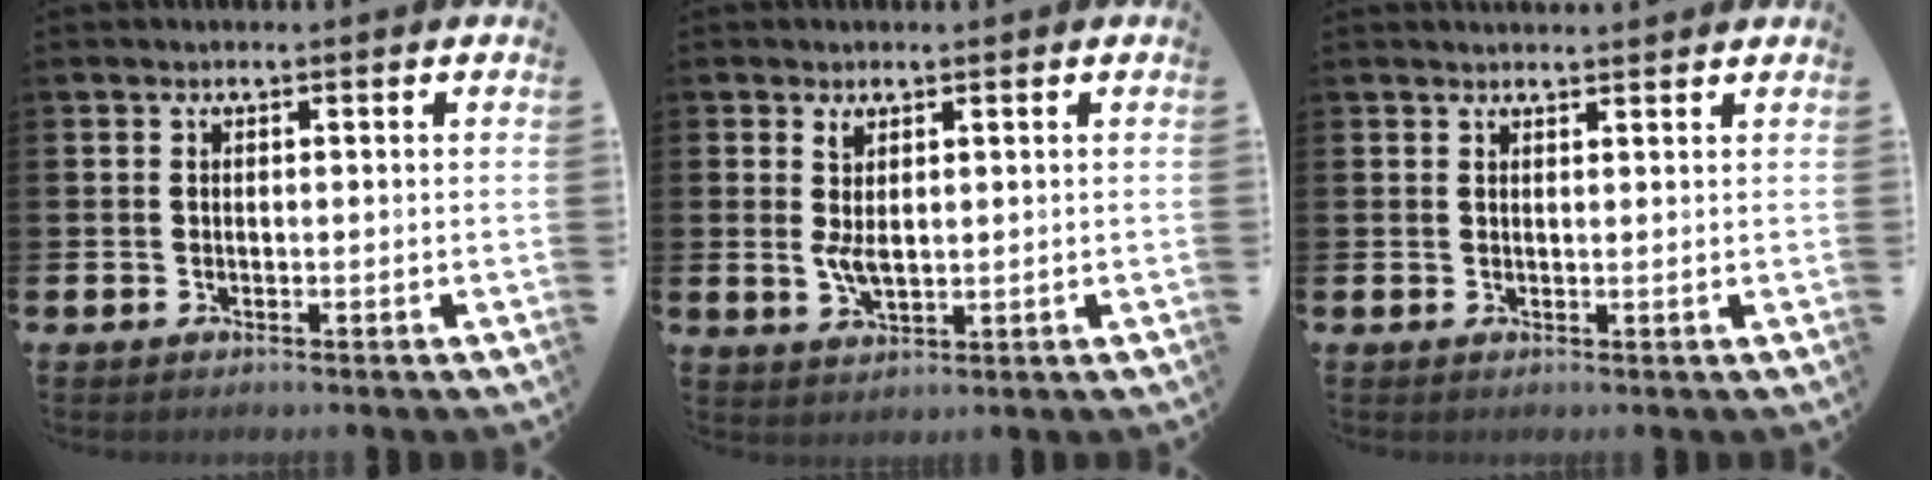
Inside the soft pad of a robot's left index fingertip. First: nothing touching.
{"total": 3.3, "force": [1.2, 1.5, 2.7], "torque": [-0.046, -0.001, 0.020]}
{"total": 1.5, "force": [1.5, 0.0, 0.1], "torque": [0.010, -0.009, 0.025]}